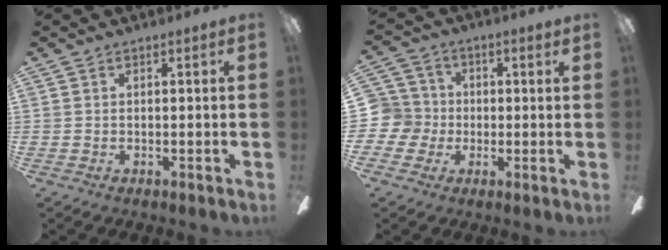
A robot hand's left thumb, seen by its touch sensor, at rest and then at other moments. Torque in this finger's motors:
{"motor_torque": [0.60, 0.90, -0.06, 0.20, 0.00]}